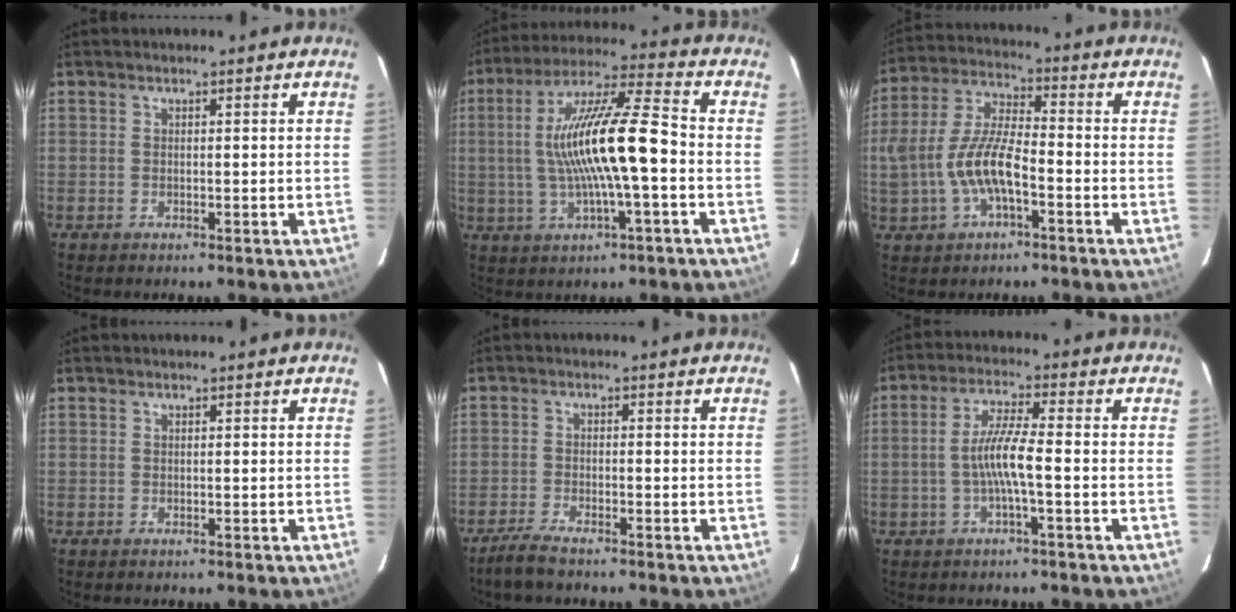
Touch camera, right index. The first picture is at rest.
{"total": 15.3, "force": [-1.4, 1.8, 15.2], "torque": [-0.282, 0.012, -0.023]}
{"total": 11.8, "force": [-3.4, 4.5, 10.3], "torque": [-0.221, 0.004, -0.059]}
{"total": 0.0}
{"total": 4.2, "force": [-3.6, 0.4, 2.1], "torque": [-0.068, -0.006, -0.074]}
{"total": 6.3, "force": [-1.6, 0.0, 6.0], "torque": [-0.124, 0.004, -0.030]}